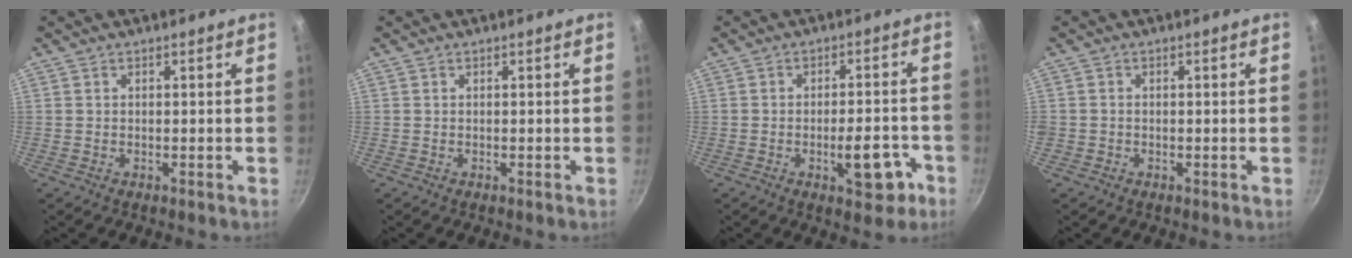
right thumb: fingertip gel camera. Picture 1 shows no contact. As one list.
[{"total": 0.0}, {"total": 8.4, "force": [-3.4, 3.6, 6.8], "torque": [-0.067, 0.022, -0.038]}, {"total": 0.8, "force": [-0.2, 0.8, 0.2], "torque": [-0.004, 0.002, -0.004]}]